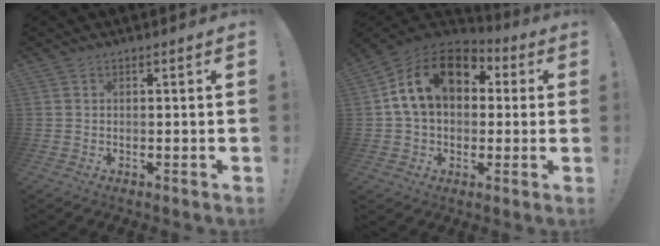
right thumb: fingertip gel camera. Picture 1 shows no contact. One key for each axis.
{"total": 18.3, "fx": 5.3, "fy": 12.5, "fz": 12.3, "tx": -0.202, "ty": 0.000, "tz": 0.094}